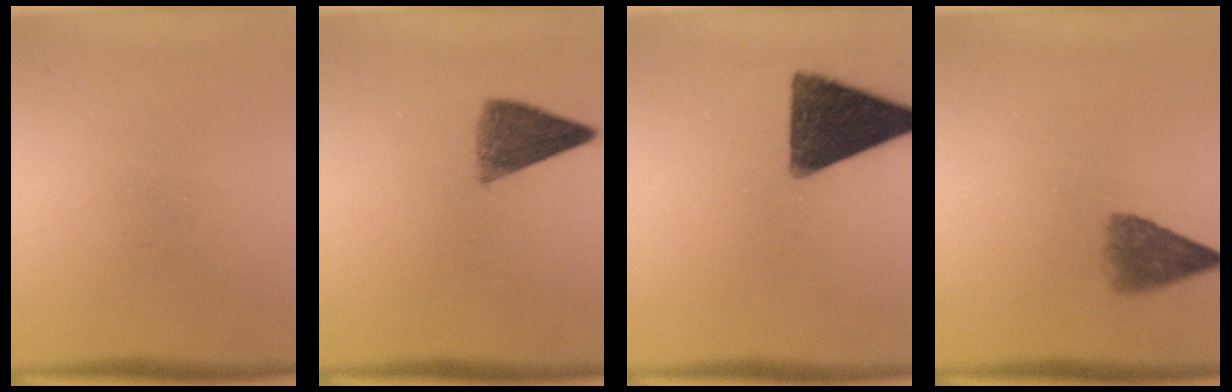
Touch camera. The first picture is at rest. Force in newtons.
{"total": 6.6}
{"total": 14.0}
{"total": 4.7}